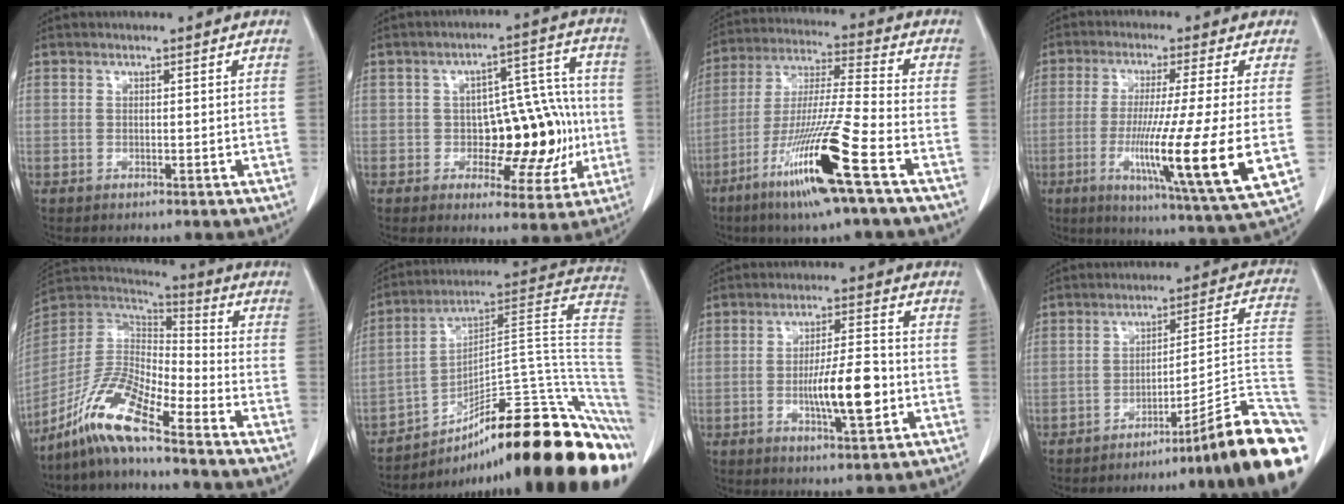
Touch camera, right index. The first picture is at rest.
{"total": 12.2, "force": [-1.9, 6.4, 10.2], "torque": [-0.114, 0.035, -0.016]}
{"total": 16.3, "force": [-8.1, -0.9, 14.1], "torque": [-0.291, -0.034, -0.153]}
{"total": 17.8, "force": [-3.1, -0.8, 17.5], "torque": [-0.285, -0.041, -0.055]}
{"total": 12.5, "force": [-9.1, 1.2, 8.4], "torque": [-0.176, 0.003, -0.176]}
{"total": 29.5, "force": [-15.1, 5.2, 24.8], "torque": [-0.220, 0.050, -0.209]}
{"total": 9.2, "force": [-2.1, 1.6, 8.9], "torque": [-0.151, -0.001, -0.034]}
{"total": 22.2, "force": [-13.9, 0.2, 17.3], "torque": [-0.117, 0.031, -0.198]}